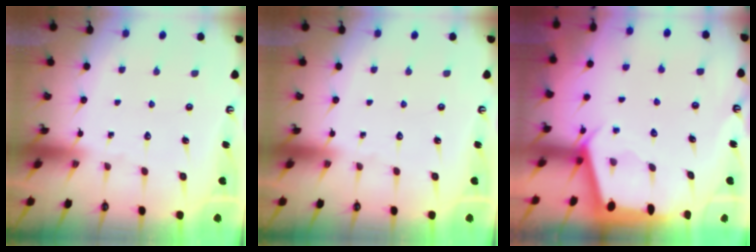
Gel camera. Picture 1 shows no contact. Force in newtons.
{"total": 0.0}
{"total": 2.4, "press": 2.4, "slide": 0.3}